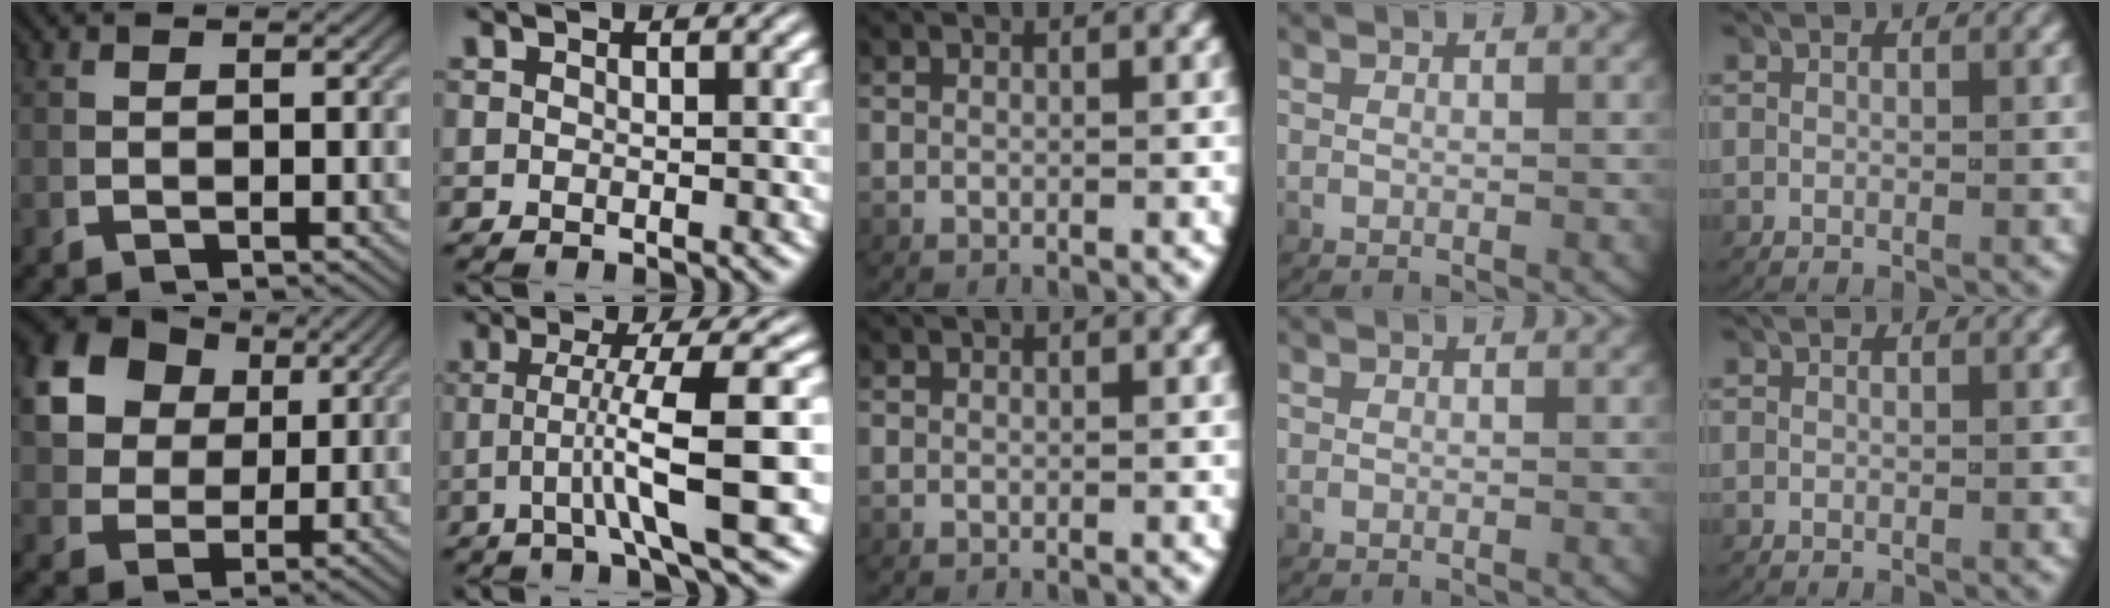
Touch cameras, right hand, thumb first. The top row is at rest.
{"thumb": {"total": 11.6, "force": [3.9, 8.9, 6.3], "torque": [-0.152, -0.013, 0.073]}, "index": {"total": 6.9, "force": [-0.9, 0.1, 6.9], "torque": [-0.101, -0.010, -0.005]}}